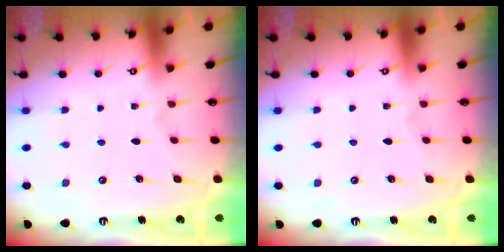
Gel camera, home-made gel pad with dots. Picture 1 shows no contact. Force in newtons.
{"total": 0.0}